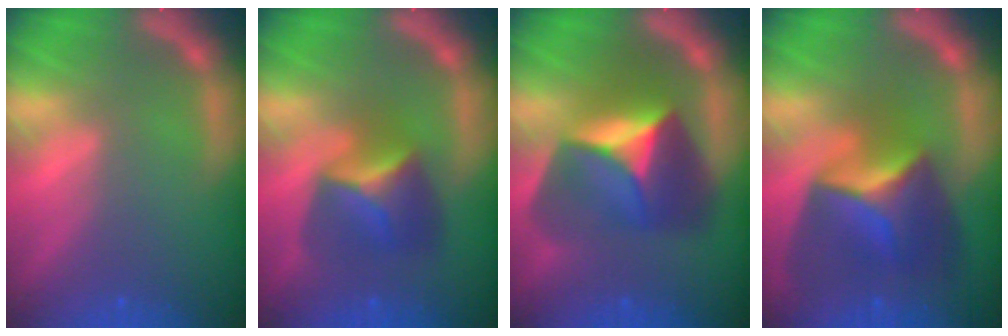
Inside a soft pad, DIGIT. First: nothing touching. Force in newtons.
{"total": 5.4}
{"total": 9.0}
{"total": 8.4}